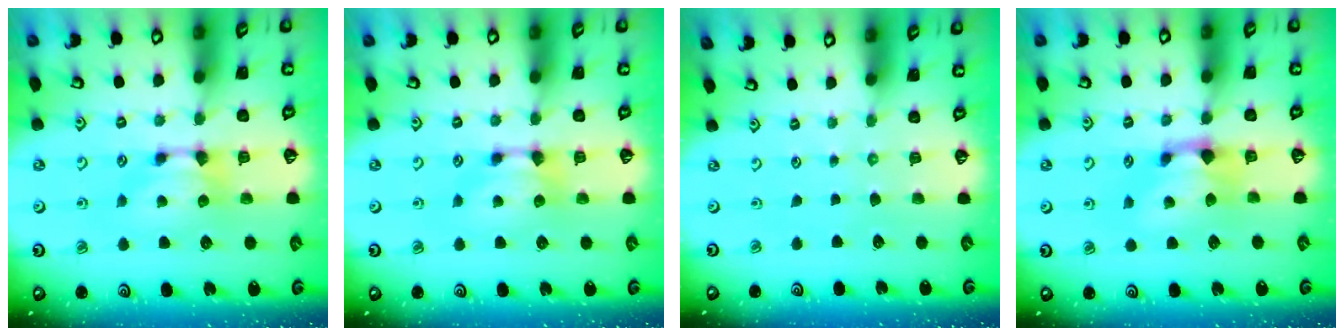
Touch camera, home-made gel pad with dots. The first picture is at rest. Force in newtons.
{"total": 0.0}
{"total": 6.8, "press": 6.8, "slide": 0.3}
{"total": 1.4, "press": 0.4, "slide": 1.3}